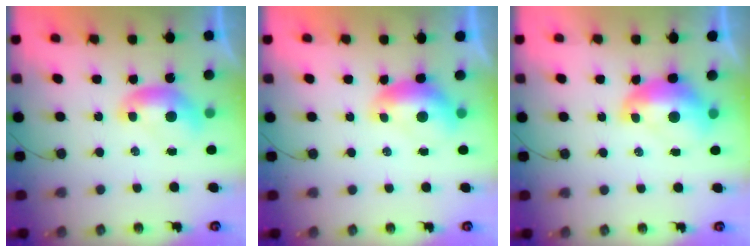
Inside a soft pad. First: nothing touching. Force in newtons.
{"total": 0.7, "press": 0.6, "slide": 0.4}
{"total": 2.6, "press": 2.5, "slide": 0.7}